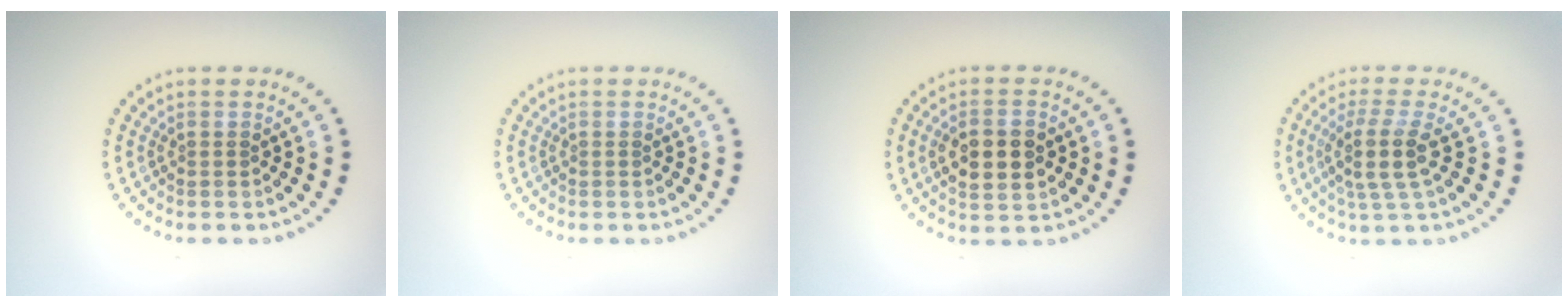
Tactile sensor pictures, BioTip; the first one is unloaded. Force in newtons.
{"total": 0.0}
{"total": 3.8, "press": 3.8, "slide": 0.4}
{"total": 3.5, "press": 2.8, "slide": 2.0}